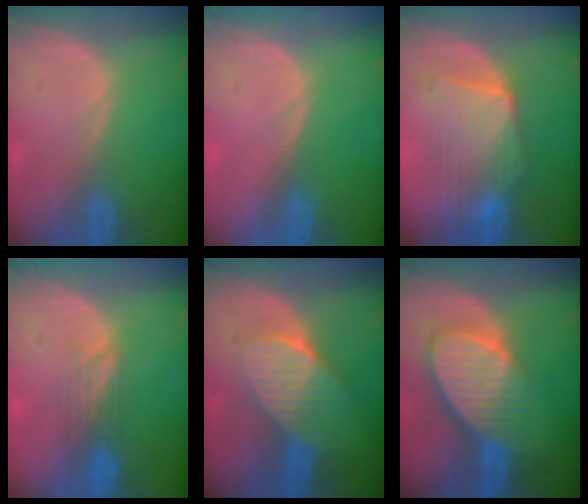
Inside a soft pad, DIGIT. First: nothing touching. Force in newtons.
{"total": 0.0}
{"total": 7.9, "press": 7.9, "slide": 0.9}
{"total": 3.9, "press": 3.2, "slide": 2.2}
{"total": 7.7, "press": 6.9, "slide": 3.4}
{"total": 9.0, "press": 8.1, "slide": 4.0}